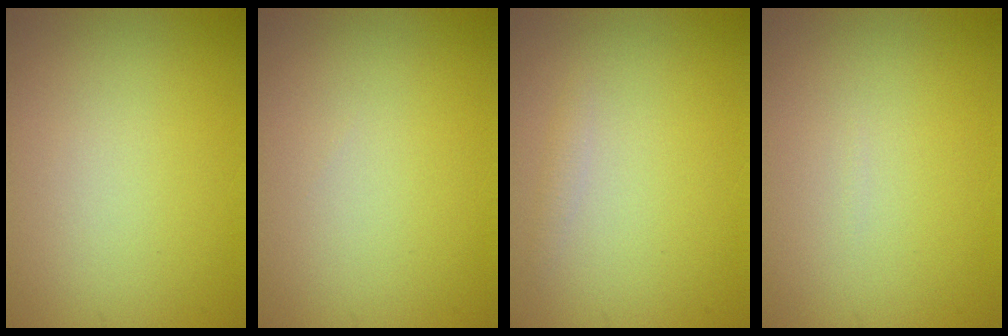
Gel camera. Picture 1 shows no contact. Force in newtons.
{"total": 0.0}
{"total": 0.7, "press": 0.7, "slide": 0.0}
{"total": 0.0}